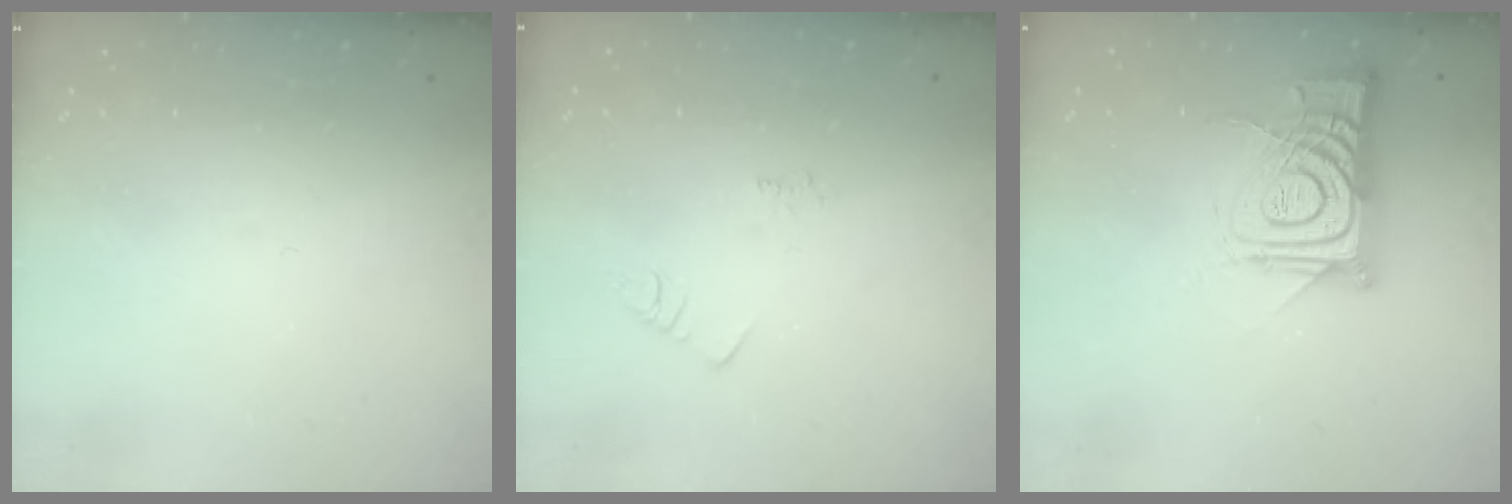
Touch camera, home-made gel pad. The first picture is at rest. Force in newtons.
{"total": 2.2, "press": 2.1, "slide": 0.4}
{"total": 14.0, "press": 14.0, "slide": 1.4}